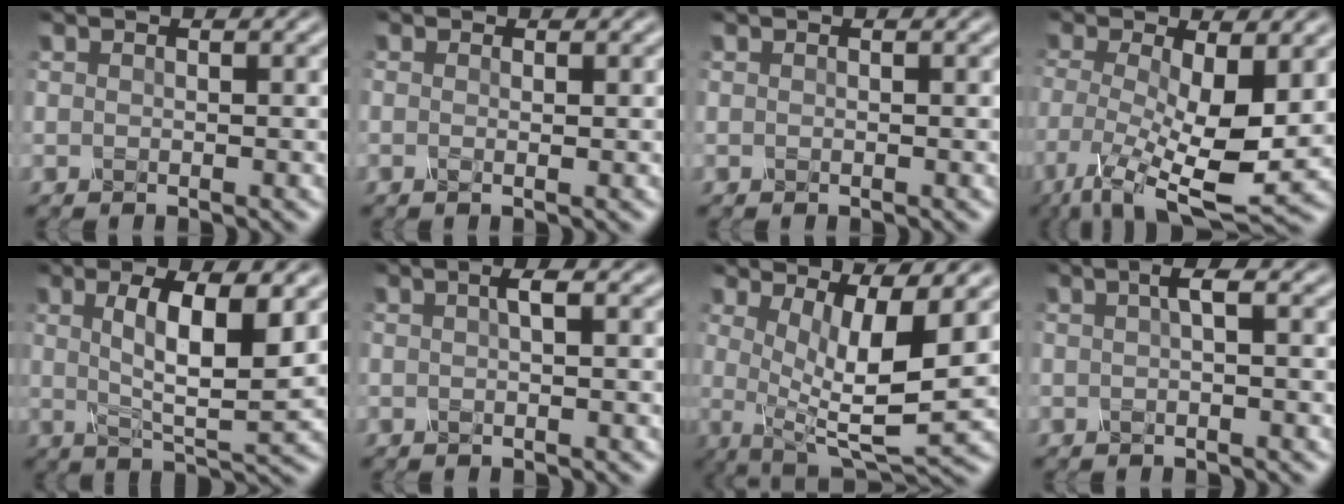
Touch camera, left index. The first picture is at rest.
{"total": 0.0}
{"total": 0.0}
{"total": 9.2, "force": [-2.0, 3.4, 8.3], "torque": [-0.170, -0.024, -0.028]}
{"total": 7.0, "force": [1.2, 1.8, 6.7], "torque": [-0.113, -0.005, 0.027]}
{"total": 1.2, "force": [-0.1, 0.1, 1.2], "torque": [-0.023, 0.002, 0.002]}
{"total": 7.6, "force": [0.6, 2.4, 7.3], "torque": [-0.124, -0.015, 0.019]}
{"total": 1.5, "force": [-0.1, 0.2, 1.5], "torque": [-0.027, 0.004, 0.001]}